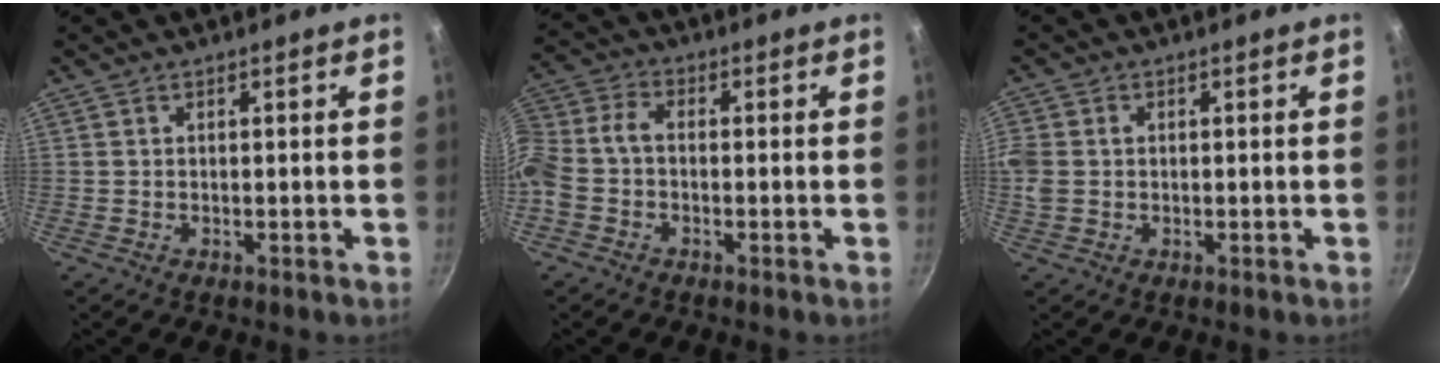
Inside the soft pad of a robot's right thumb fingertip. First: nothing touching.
{"total": 7.7, "force": [-2.5, 5.3, 4.9], "torque": [-0.110, 0.037, -0.067]}
{"total": 4.7, "force": [0.1, 3.8, 2.8], "torque": [-0.061, 0.003, -0.003]}